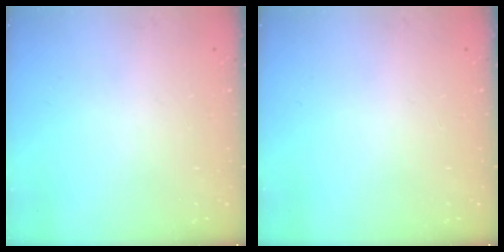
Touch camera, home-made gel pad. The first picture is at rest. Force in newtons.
{"total": 0.0}